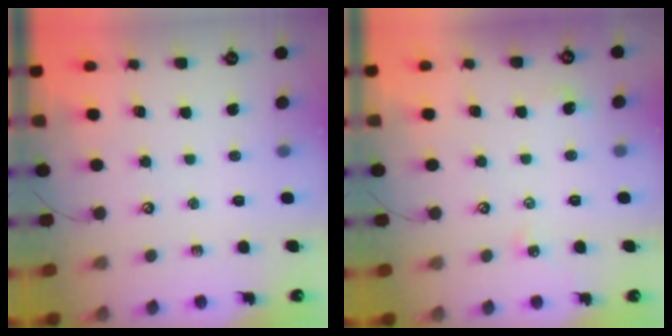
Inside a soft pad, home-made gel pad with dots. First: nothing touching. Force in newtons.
{"total": 1.4, "press": 1.3, "slide": 0.4}